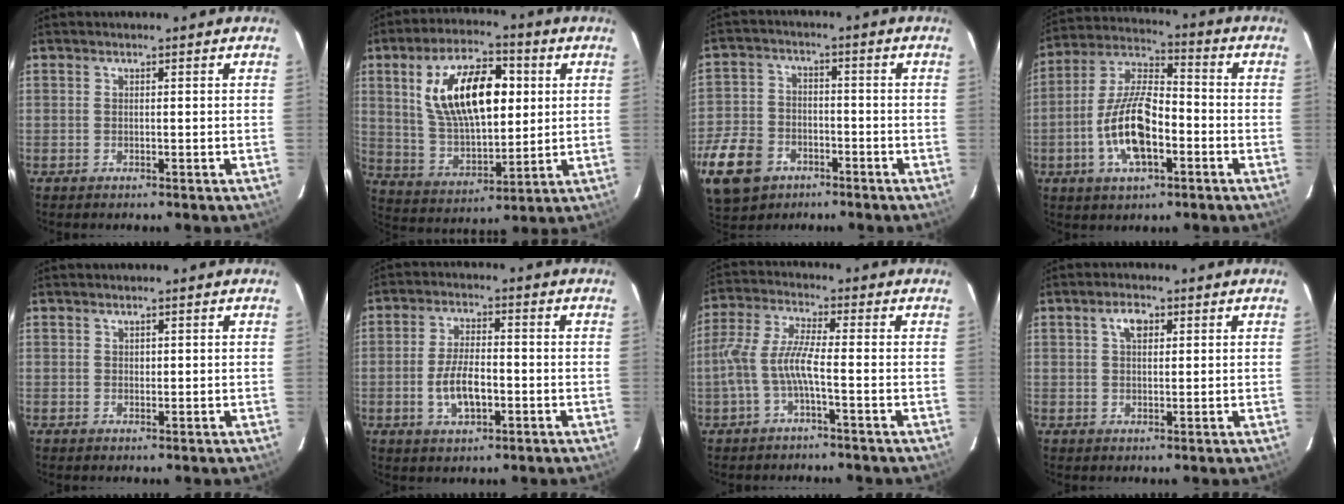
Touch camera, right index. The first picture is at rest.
{"total": 18.4, "force": [4.8, 9.0, 15.3], "torque": [-0.274, 0.019, 0.098]}
{"total": 16.7, "force": [-8.3, 12.0, 8.0], "torque": [-0.227, -0.004, -0.146]}
{"total": 14.0, "force": [-4.4, 5.8, 12.0], "torque": [-0.248, 0.003, -0.081]}
{"total": 0.7, "force": [0.4, 0.6, 0.2], "torque": [-0.001, 0.003, 0.008]}
{"total": 7.6, "force": [-2.1, 3.4, 6.4], "torque": [-0.130, -0.001, -0.034]}
{"total": 6.8, "force": [-2.3, 0.7, 6.3], "torque": [-0.149, 0.007, -0.043]}
{"total": 3.4, "force": [1.4, 1.9, 2.4], "torque": [-0.042, 0.010, 0.024]}